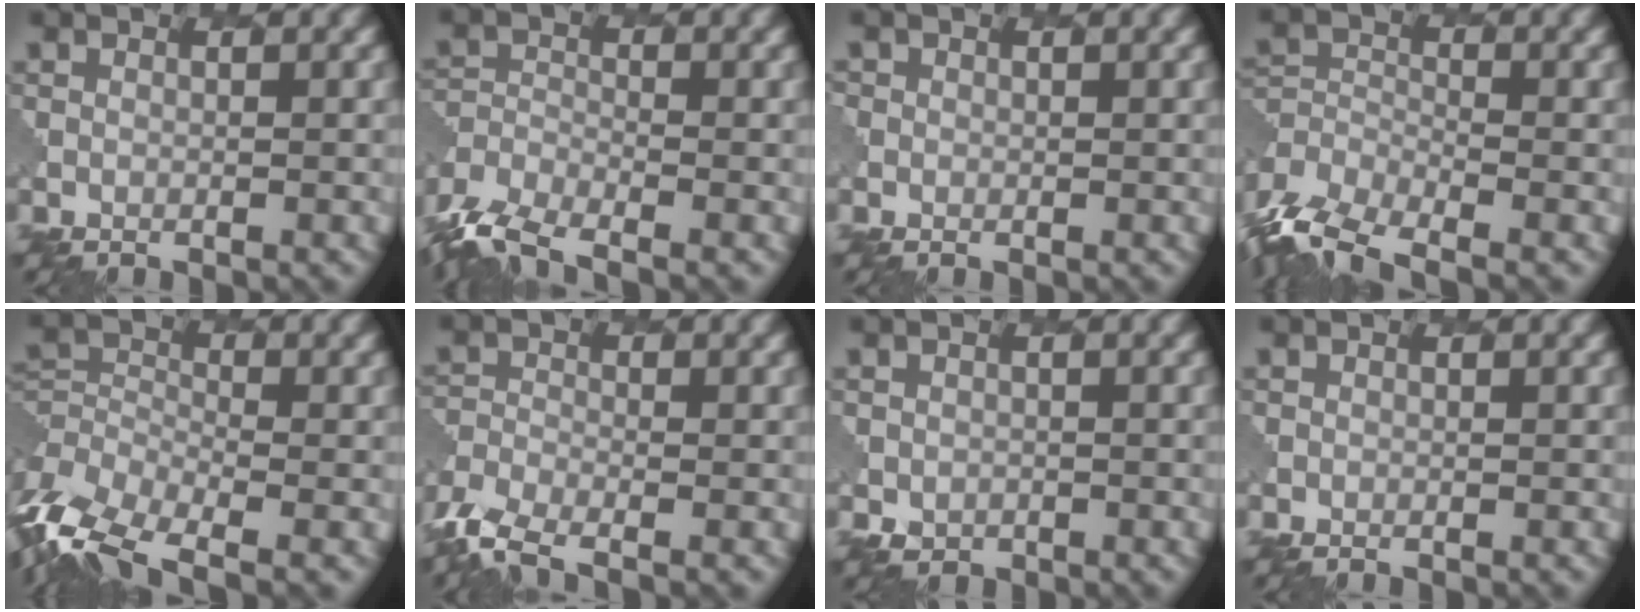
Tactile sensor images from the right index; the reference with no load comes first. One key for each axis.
{"total": 6.8, "fx": -5.3, "fy": 2.4, "fz": 3.6, "tx": -0.078, "ty": -0.013, "tz": -0.111}
{"total": 0.9, "fx": 0.0, "fy": 0.9, "fz": 0.0, "tx": 0.002, "ty": -0.004, "tz": 0.001}
{"total": 7.4, "fx": -5.5, "fy": 3.0, "fz": 4.0, "tx": -0.084, "ty": -0.008, "tz": -0.111}
{"total": 7.7, "fx": -5.2, "fy": 3.4, "fz": 4.5, "tx": -0.091, "ty": -0.006, "tz": -0.107}
{"total": 5.1, "fx": -3.7, "fy": 1.9, "fz": 3.0, "tx": -0.065, "ty": -0.013, "tz": -0.085}
{"total": 1.1, "fx": -0.3, "fy": 1.0, "fz": 0.1, "tx": -0.001, "ty": -0.007, "tz": -0.004}
{"total": 0.0}